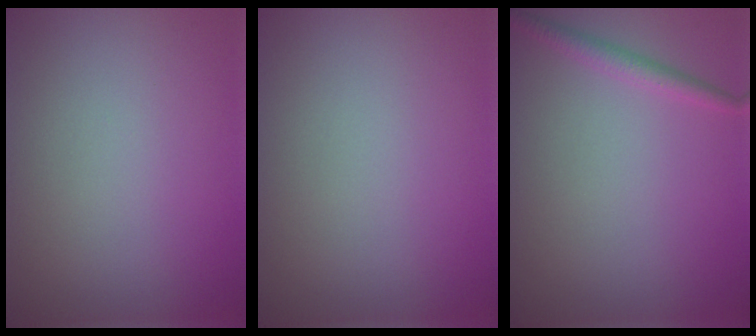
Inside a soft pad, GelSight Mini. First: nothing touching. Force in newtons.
{"total": 0.0}
{"total": 1.6, "press": 1.6, "slide": 0.1}